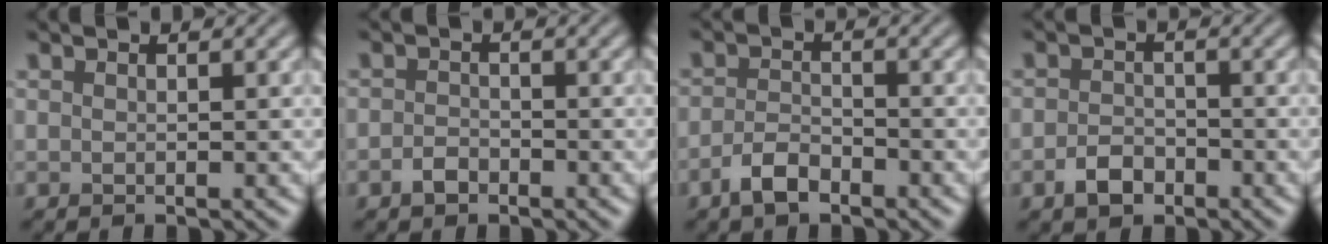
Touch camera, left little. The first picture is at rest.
{"total": 1.6, "force": [-1.1, 1.0, 0.6], "torque": [-0.009, 0.003, -0.027]}
{"total": 2.7, "force": [-1.9, 1.1, 1.5], "torque": [-0.028, 0.003, -0.043]}
{"total": 2.6, "force": [-1.5, 1.7, 1.2], "torque": [-0.015, 0.003, -0.035]}